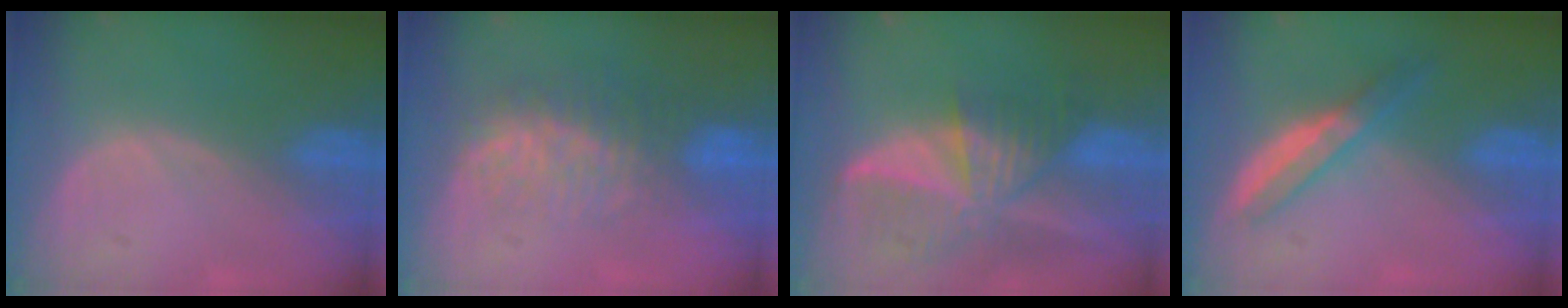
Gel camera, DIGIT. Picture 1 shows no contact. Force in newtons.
{"total": 7.7, "press": 7.1, "slide": 3.1}
{"total": 9.4, "press": 8.2, "slide": 4.6}
{"total": 5.2, "press": 4.6, "slide": 2.4}